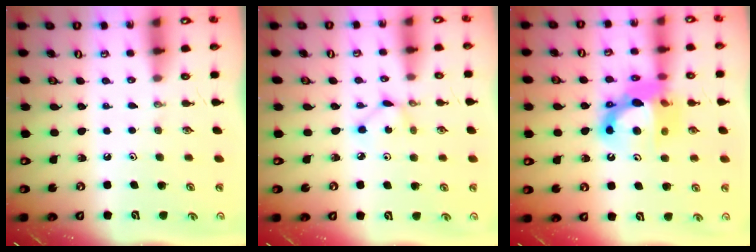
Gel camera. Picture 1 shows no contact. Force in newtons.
{"total": 1.9, "press": 1.9, "slide": 0.2}
{"total": 14.3, "press": 14.3, "slide": 1.1}